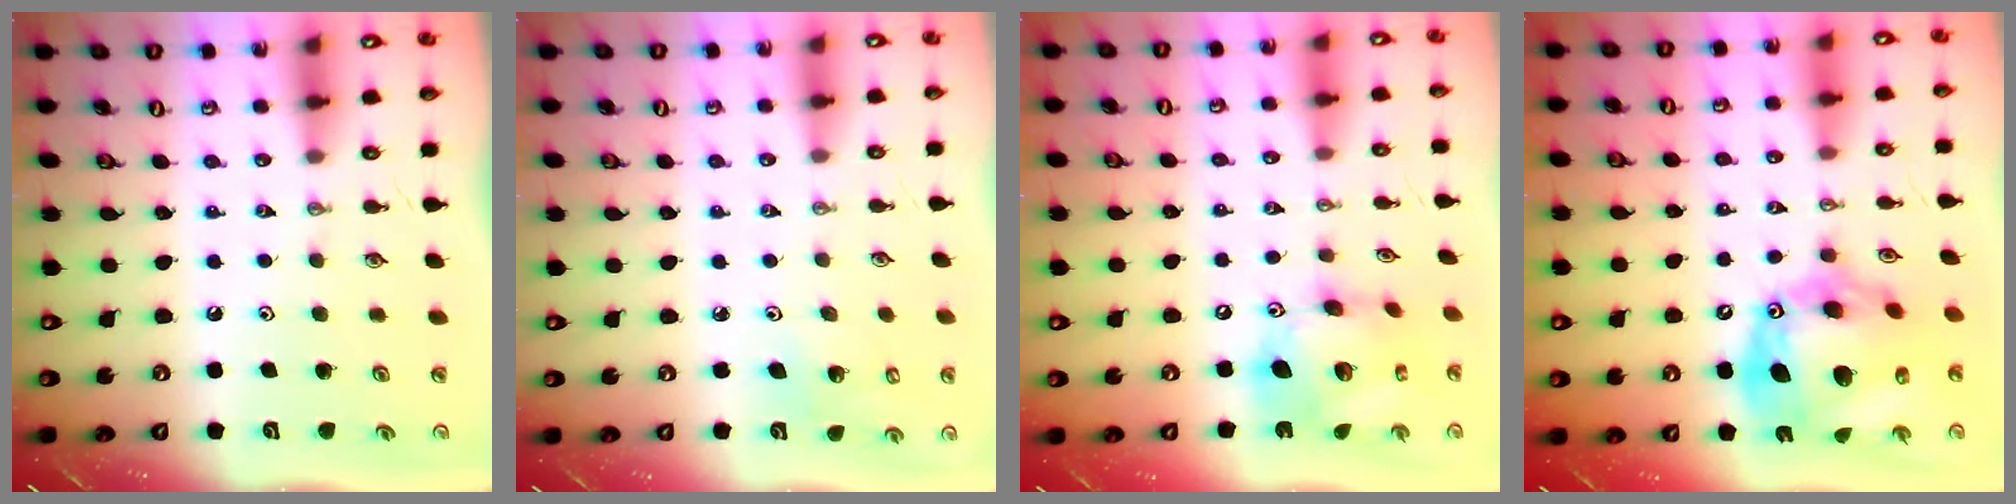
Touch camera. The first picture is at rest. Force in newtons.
{"total": 4.4, "press": 4.0, "slide": 1.9}
{"total": 17.8, "press": 17.7, "slide": 1.7}
{"total": 22.8, "press": 22.7, "slide": 2.3}